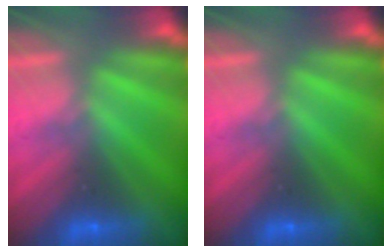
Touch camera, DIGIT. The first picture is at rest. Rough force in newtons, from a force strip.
{"total": 0.0}